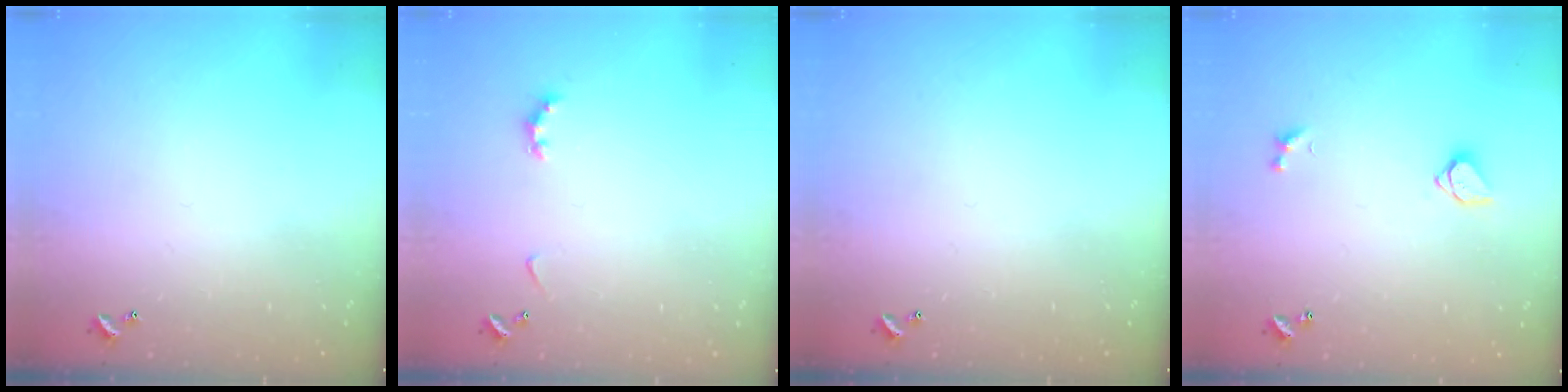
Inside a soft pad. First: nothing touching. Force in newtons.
{"total": 2.9, "press": 2.8, "slide": 0.6}
{"total": 0.0}
{"total": 1.6, "press": 1.5, "slide": 0.3}